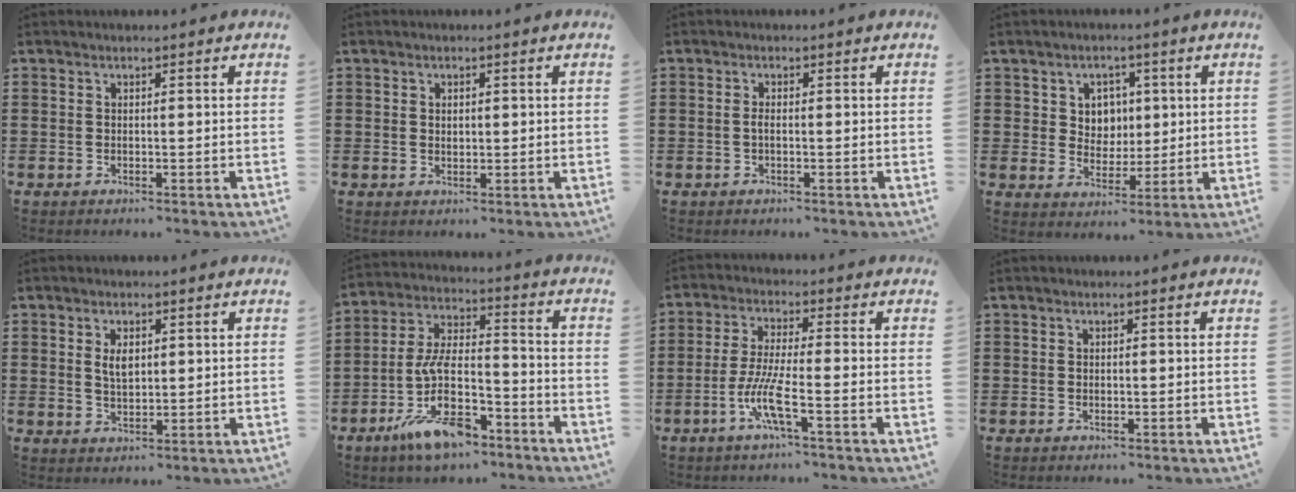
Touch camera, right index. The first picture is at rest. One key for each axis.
{"total": 1.0, "fx": 0.5, "fy": 0.7, "fz": 0.4, "tx": -0.010, "ty": 0.007, "tz": 0.009}
{"total": 1.0, "fx": -0.2, "fy": 0.3, "fz": 0.9, "tx": -0.026, "ty": -0.003, "tz": -0.005}
{"total": 4.8, "fx": 1.7, "fy": 4.3, "fz": 1.2, "tx": -0.035, "ty": 0.013, "tz": 0.027}
{"total": 3.2, "fx": 1.1, "fy": 1.7, "fz": 2.4, "tx": -0.044, "ty": 0.005, "tz": 0.018}
{"total": 12.3, "fx": -6.7, "fy": 5.3, "fz": 8.8, "tx": -0.199, "ty": 0.011, "tz": -0.134}
{"total": 7.2, "fx": -3.0, "fy": 0.8, "fz": 6.4, "tx": -0.140, "ty": -0.014, "tz": -0.063}
{"total": 0.0}